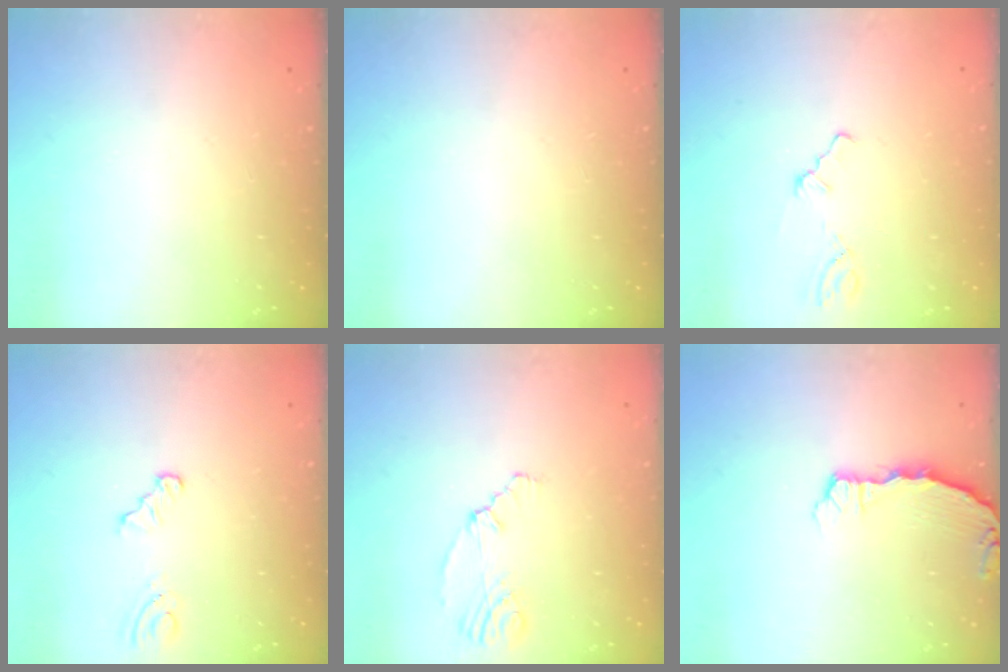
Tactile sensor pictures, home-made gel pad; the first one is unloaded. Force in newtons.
{"total": 0.0}
{"total": 0.7, "press": 0.6, "slide": 0.2}
{"total": 3.6, "press": 3.2, "slide": 1.7}
{"total": 4.1, "press": 1.4, "slide": 3.9}
{"total": 2.4, "press": 2.4, "slide": 0.3}